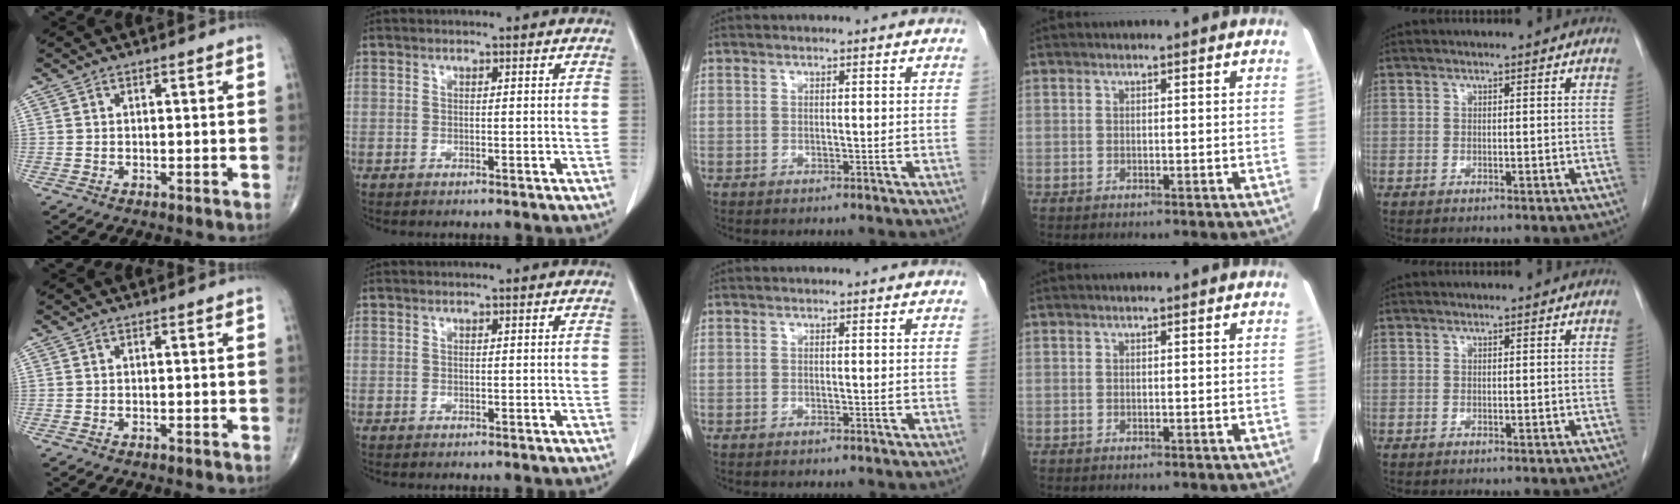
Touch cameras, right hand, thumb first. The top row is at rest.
{}